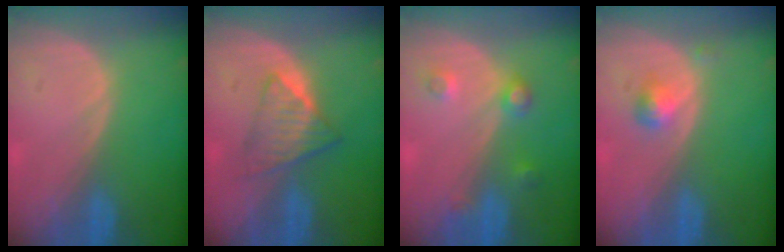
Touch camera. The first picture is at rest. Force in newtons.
{"total": 5.8, "press": 5.1, "slide": 2.7}
{"total": 3.6, "press": 3.4, "slide": 1.3}
{"total": 2.2, "press": 2.2, "slide": 0.2}